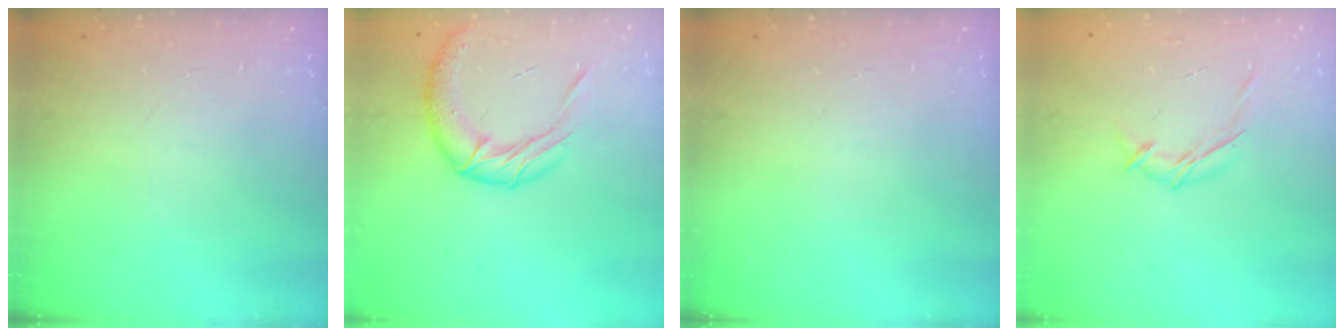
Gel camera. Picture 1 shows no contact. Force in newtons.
{"total": 14.7, "press": 14.5, "slide": 2.0}
{"total": 0.0}
{"total": 6.8, "press": 6.7, "slide": 0.9}